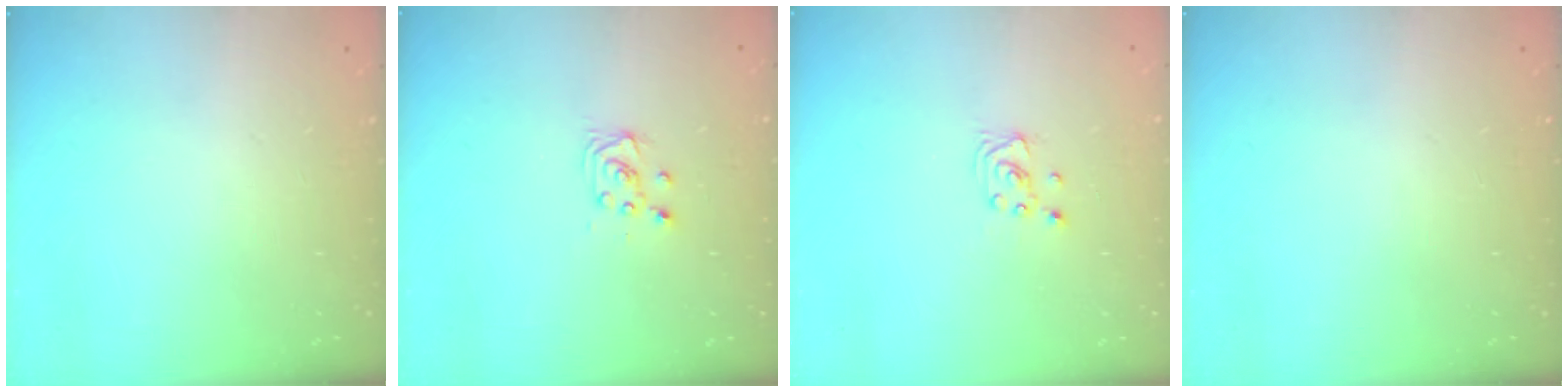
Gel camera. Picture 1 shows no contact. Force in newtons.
{"total": 3.6, "press": 3.6, "slide": 0.3}
{"total": 2.3, "press": 2.3, "slide": 0.2}
{"total": 0.0}